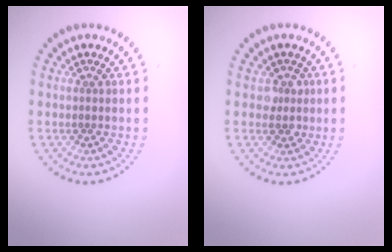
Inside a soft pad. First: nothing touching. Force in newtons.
{"total": 1.7, "press": 1.5, "slide": 0.8}